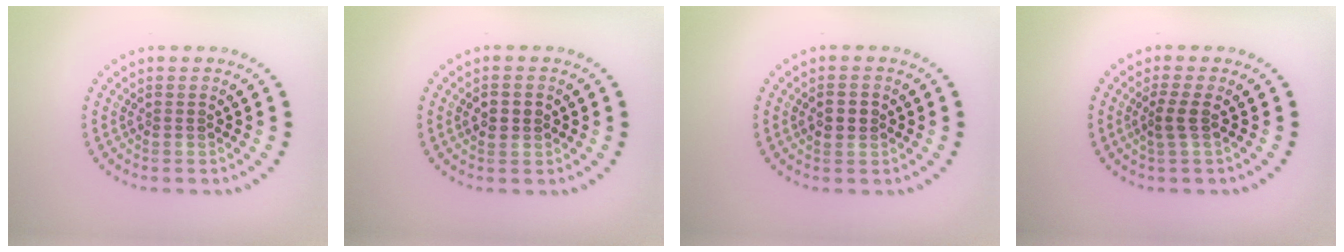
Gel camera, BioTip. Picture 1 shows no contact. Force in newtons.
{"total": 2.2, "press": 2.1, "slide": 0.2}
{"total": 2.1, "press": 2.1, "slide": 0.1}
{"total": 1.6, "press": 1.3, "slide": 1.0}